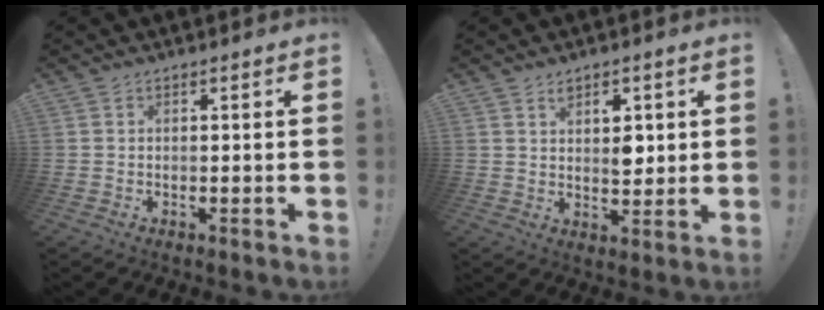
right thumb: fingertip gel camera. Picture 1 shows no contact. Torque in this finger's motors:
{"motor_torque": [0.08, 0.01, 0.33, 0.47, -0.01]}